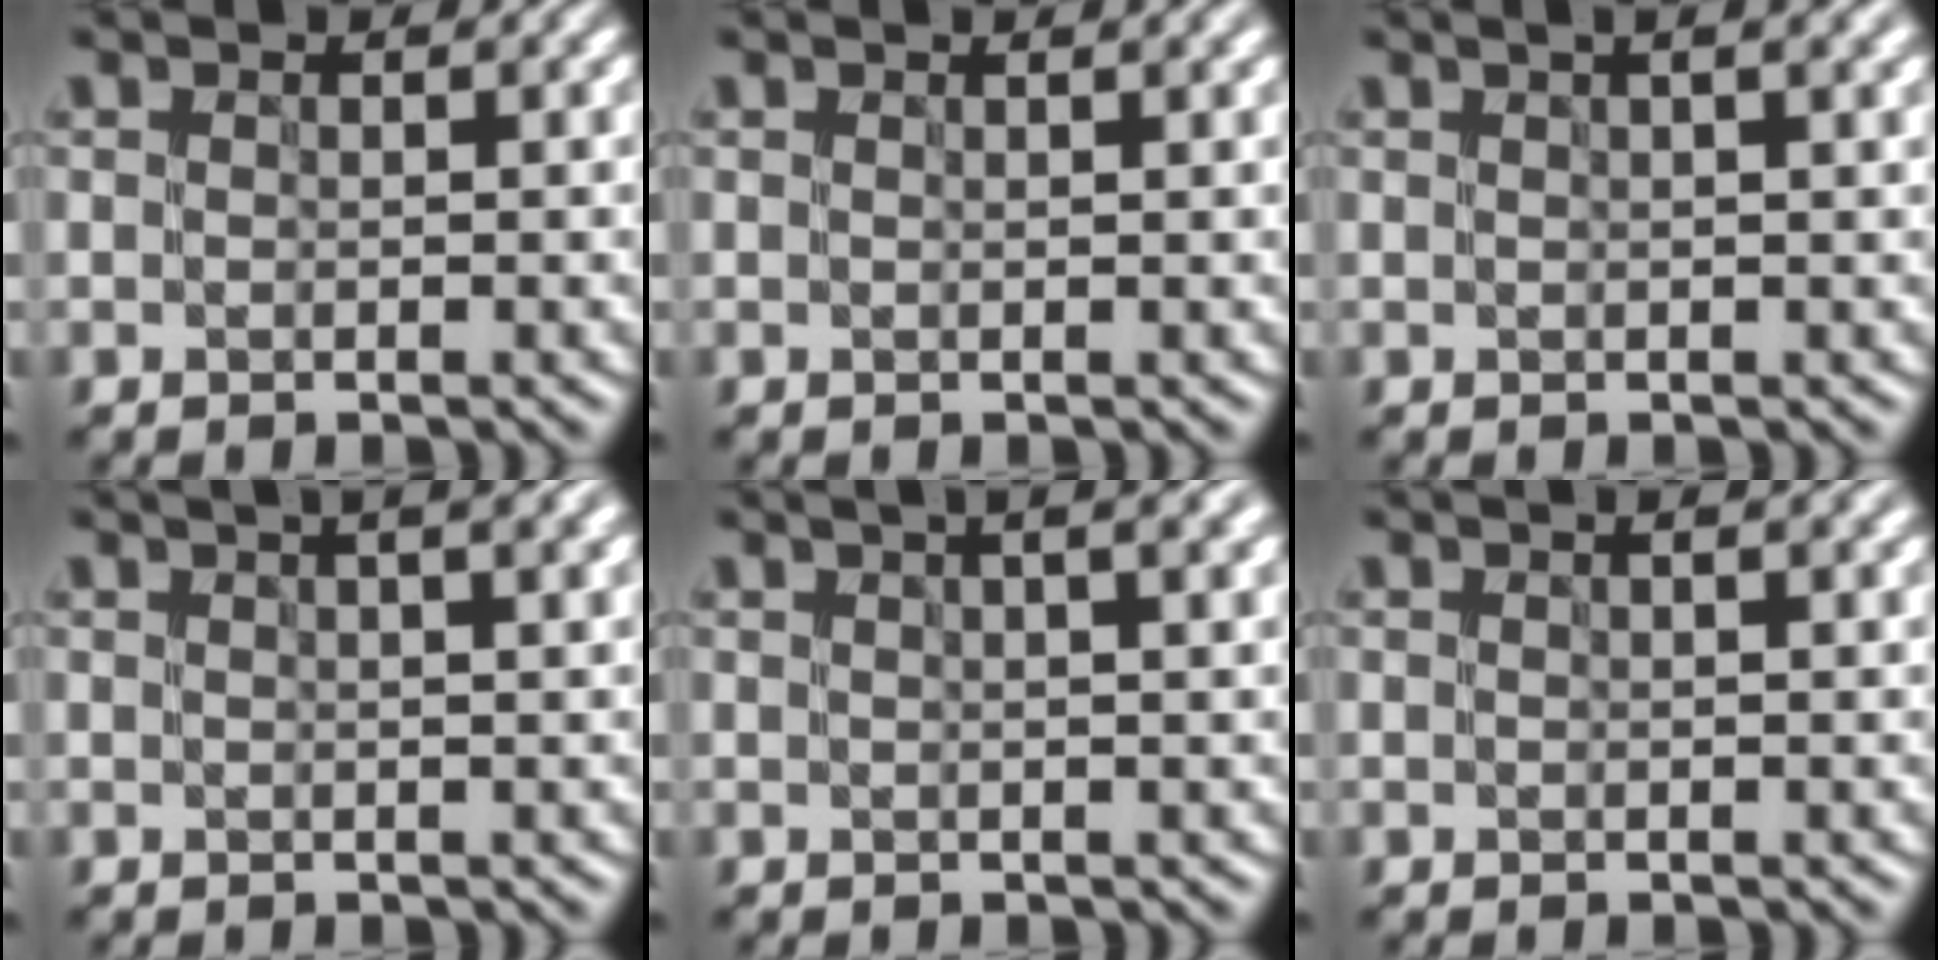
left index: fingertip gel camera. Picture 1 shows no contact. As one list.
[{"total": 0.8, "force": [0.5, 0.1, 0.6], "torque": [-0.009, 0.001, 0.005]}, {"total": 2.5, "force": [1.3, 0.5, 2.0], "torque": [-0.028, 0.006, 0.011]}, {"total": 3.6, "force": [1.9, 1.1, 2.9], "torque": [-0.032, 0.011, 0.010]}, {"total": 4.4, "force": [2.2, 1.5, 3.5], "torque": [-0.034, 0.015, 0.006]}, {"total": 1.3, "force": [0.7, 0.3, 1.1], "torque": [-0.016, 0.001, 0.008]}]